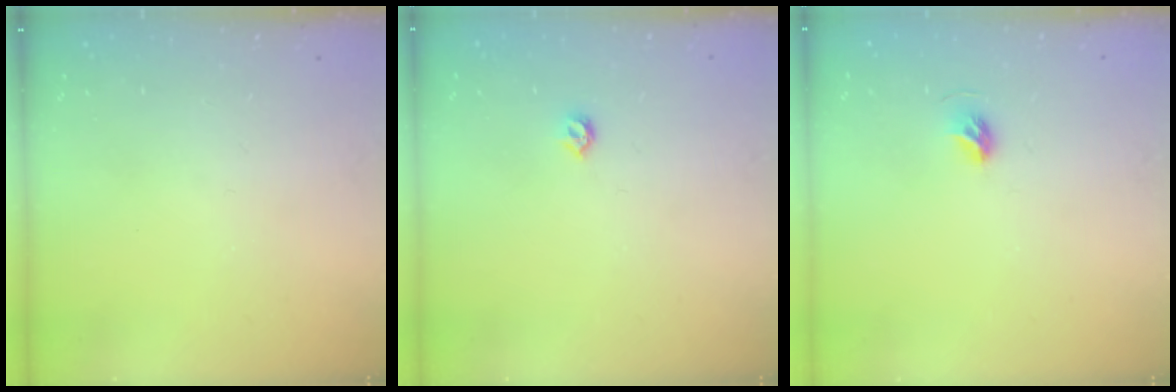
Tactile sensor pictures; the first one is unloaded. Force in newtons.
{"total": 4.2, "press": 4.2, "slide": 0.7}
{"total": 4.9, "press": 4.8, "slide": 1.1}